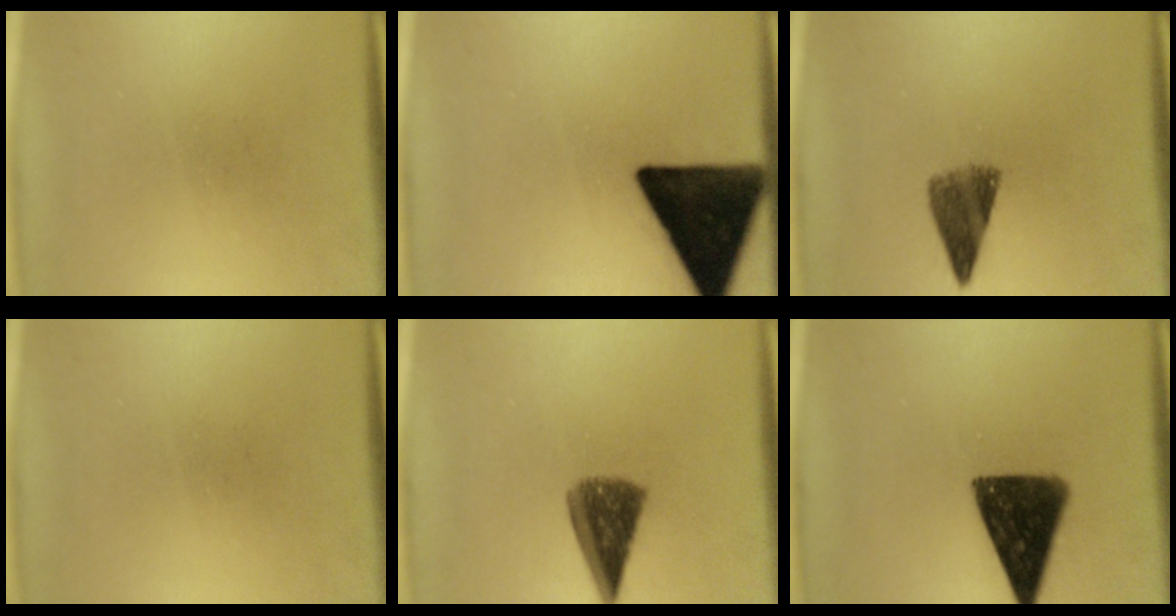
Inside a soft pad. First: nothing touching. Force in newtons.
{"total": 17.8}
{"total": 5.7}
{"total": 0.0}
{"total": 7.5}
{"total": 12.7}